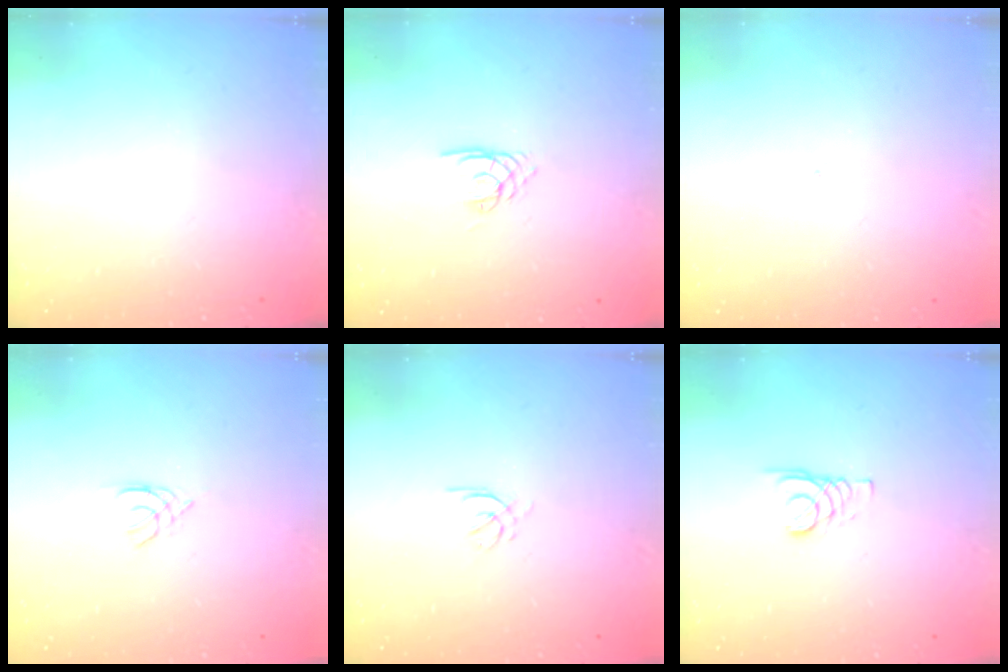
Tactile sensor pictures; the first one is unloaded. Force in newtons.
{"total": 2.1, "press": 2.1, "slide": 0.1}
{"total": 1.5, "press": 1.4, "slide": 0.3}
{"total": 1.4, "press": 1.4, "slide": 0.3}
{"total": 2.1, "press": 2.0, "slide": 0.6}
{"total": 1.8, "press": 1.8, "slide": 0.2}